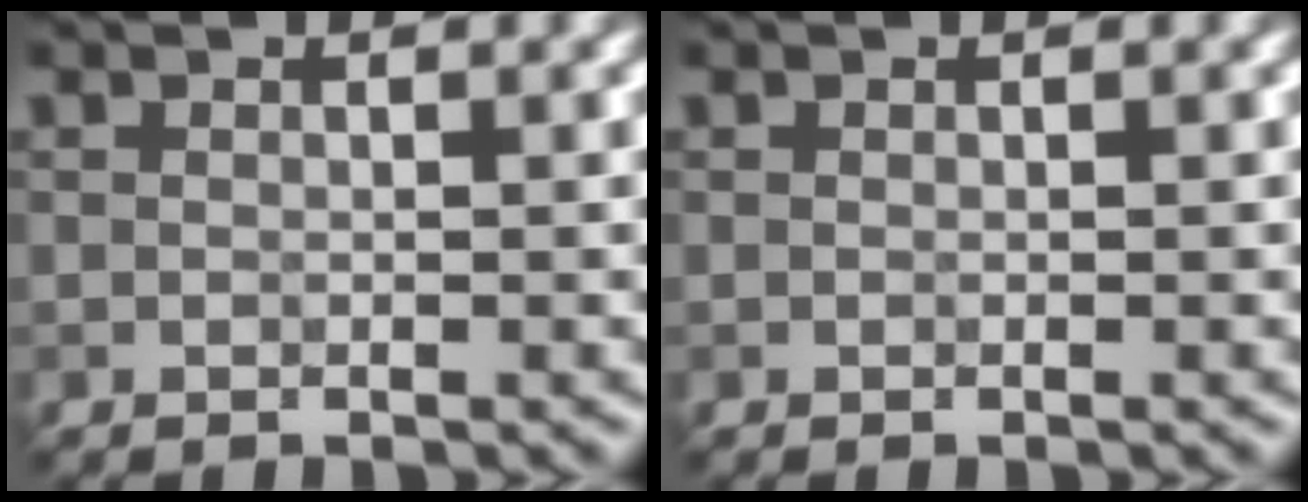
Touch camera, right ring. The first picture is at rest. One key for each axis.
{"total": 0.0}